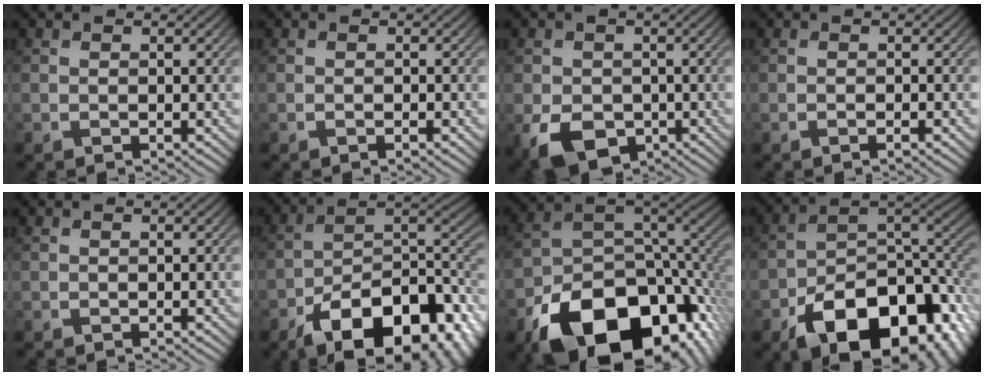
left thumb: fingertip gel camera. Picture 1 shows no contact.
{"total": 0.9, "force": [-0.4, 0.1, 0.8], "torque": [-0.012, 0.000, -0.009]}
{"total": 6.8, "force": [-2.7, 4.9, 3.7], "torque": [-0.077, -0.024, -0.048]}
{"total": 1.2, "force": [-0.6, 0.1, 1.0], "torque": [-0.018, 0.001, -0.012]}
{"total": 0.0}
{"total": 17.6, "force": [-10.2, 8.7, 11.4], "torque": [-0.164, -0.035, -0.149]}
{"total": 18.8, "force": [-10.3, 10.7, 11.5], "torque": [-0.202, -0.056, -0.153]}
{"total": 17.7, "force": [-9.1, 10.1, 11.4], "torque": [-0.158, -0.043, -0.133]}